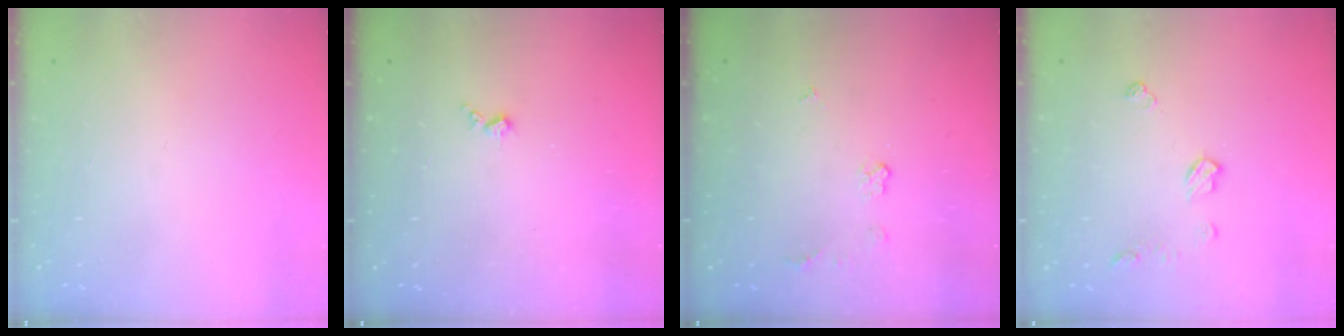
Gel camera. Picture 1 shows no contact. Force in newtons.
{"total": 3.4, "press": 3.4, "slide": 0.5}
{"total": 3.8, "press": 3.8, "slide": 0.6}
{"total": 6.8, "press": 6.8, "slide": 0.1}